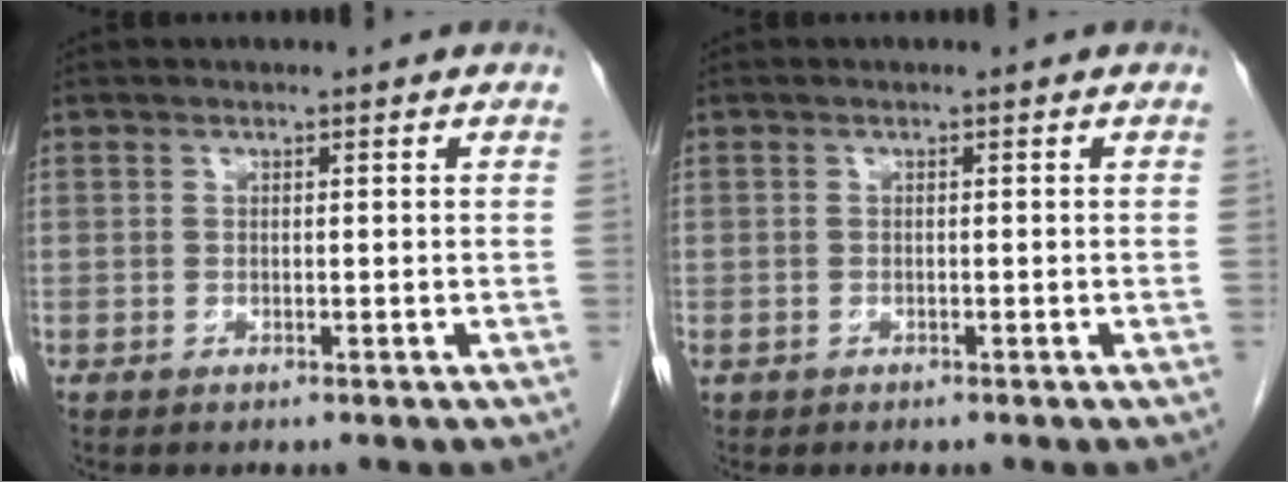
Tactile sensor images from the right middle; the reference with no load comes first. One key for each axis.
{"total": 0.7, "fx": -0.3, "fy": 0.6, "fz": 0.3, "tx": -0.006, "ty": 0.003, "tz": -0.001}